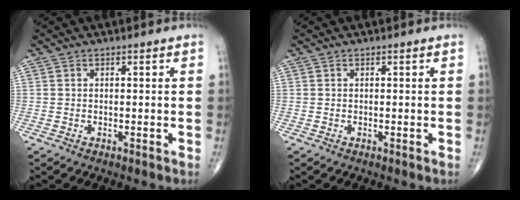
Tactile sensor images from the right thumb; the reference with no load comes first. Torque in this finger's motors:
{"motor_torque": [0.12, -0.04, 0.02, 0.00, 0.01]}